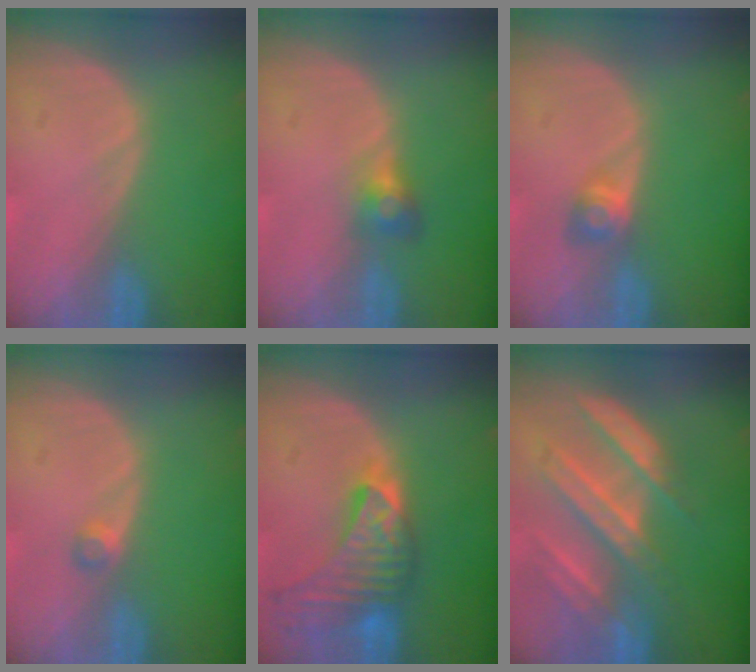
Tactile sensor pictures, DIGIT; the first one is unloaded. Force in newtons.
{"total": 2.8, "press": 2.7, "slide": 0.9}
{"total": 2.7, "press": 2.5, "slide": 1.1}
{"total": 1.6, "press": 1.4, "slide": 0.9}
{"total": 9.0, "press": 8.5, "slide": 2.7}
{"total": 8.4, "press": 7.9, "slide": 3.0}